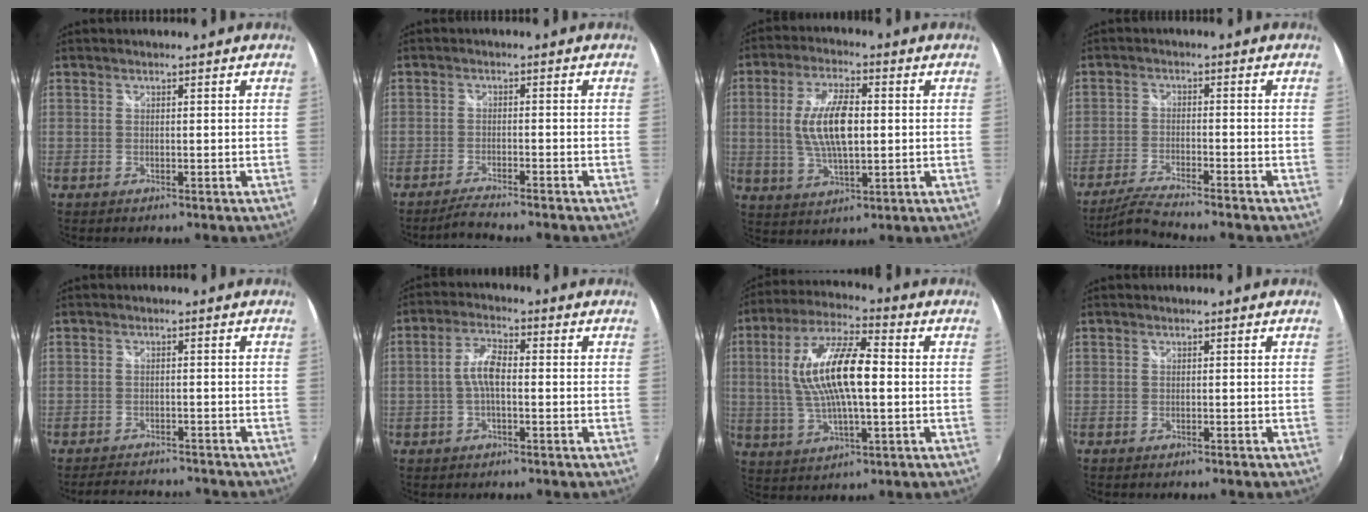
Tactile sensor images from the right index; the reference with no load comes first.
{"total": 4.2, "force": [-3.9, -0.2, 1.6], "torque": [-0.048, -0.006, -0.070]}
{"total": 11.0, "force": [0.6, 4.5, 10.0], "torque": [-0.195, 0.003, 0.015]}
{"total": 7.5, "force": [-6.7, -0.3, 3.3], "torque": [-0.086, -0.015, -0.118]}
{"total": 6.9, "force": [-6.4, 1.5, 1.9], "torque": [-0.052, -0.004, -0.094]}
{"total": 4.8, "force": [-0.8, 1.7, 4.4], "torque": [-0.094, 0.013, -0.017]}
{"total": 14.9, "force": [0.9, 4.7, 14.1], "torque": [-0.273, 0.013, 0.016]}
{"total": 0.7, "force": [-0.7, 0.2, 0.2], "torque": [-0.006, -0.002, -0.011]}